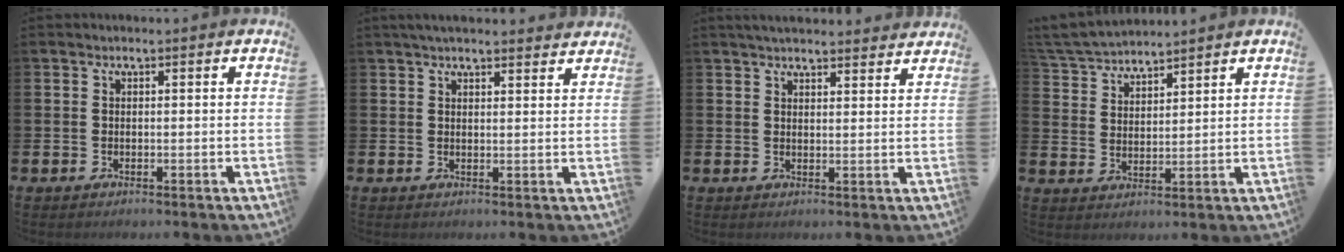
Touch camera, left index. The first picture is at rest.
{"total": 3.2, "force": [3.0, 0.6, 0.8], "torque": [-0.019, -0.008, 0.055]}
{"total": 3.9, "force": [3.8, 0.6, 0.7], "torque": [-0.018, -0.014, 0.070]}
{"total": 5.0, "force": [4.9, 0.7, 0.3], "torque": [-0.030, -0.023, 0.090]}